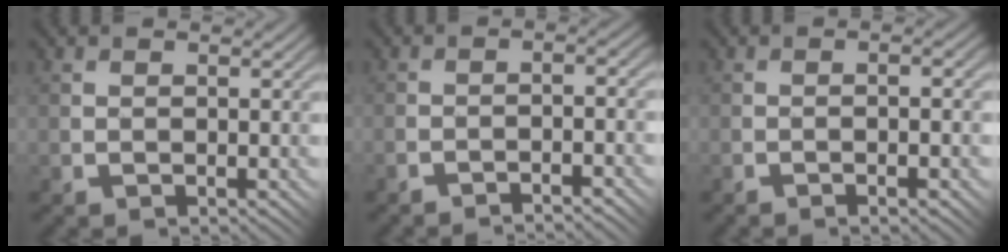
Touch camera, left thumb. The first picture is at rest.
{"total": 2.6, "force": [-2.3, -0.1, 1.3], "torque": [-0.020, 0.011, -0.045]}
{"total": 4.3, "force": [-1.8, 0.9, 3.8], "torque": [-0.048, 0.002, -0.019]}